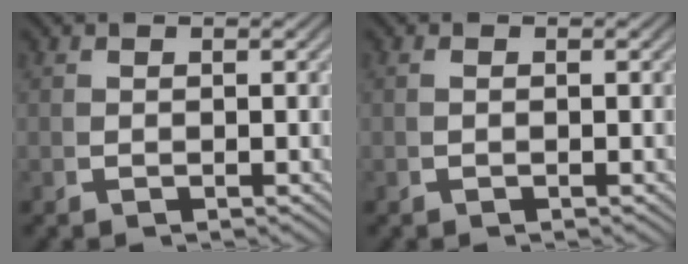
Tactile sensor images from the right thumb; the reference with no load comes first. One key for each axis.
{"total": 0.0}